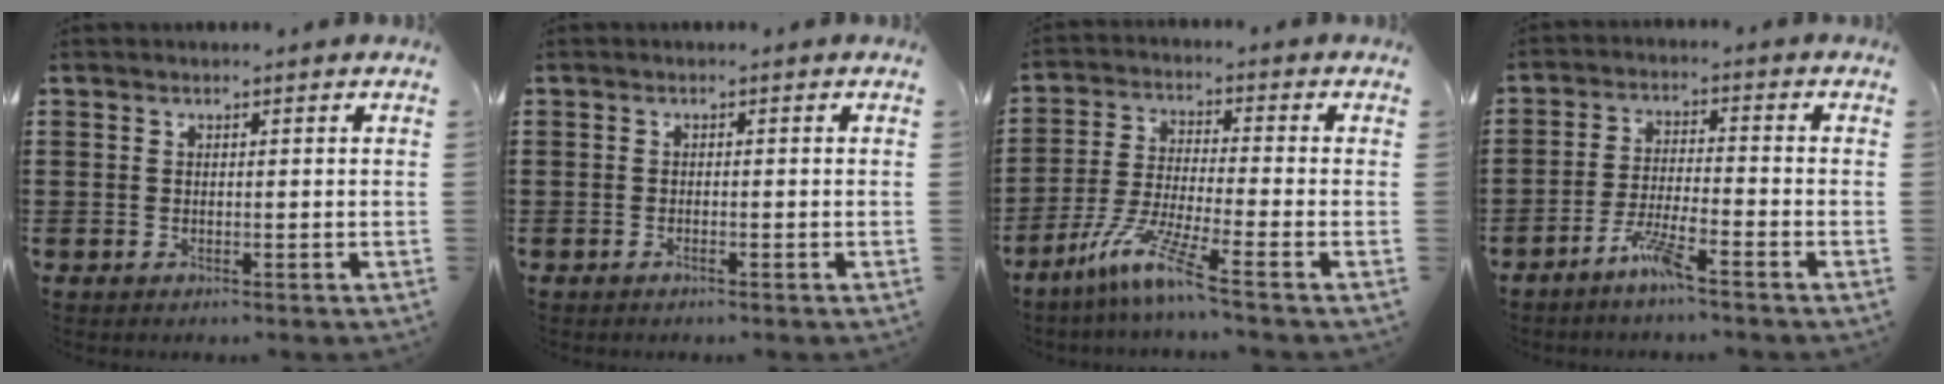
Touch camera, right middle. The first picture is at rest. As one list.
[{"total": 0.6, "force": [-0.4, 0.0, 0.4], "torque": [-0.008, -0.002, -0.007]}, {"total": 8.2, "force": [-5.8, 0.0, 5.8], "torque": [-0.126, -0.017, -0.115]}, {"total": 5.3, "force": [-4.1, 0.2, 3.5], "torque": [-0.078, -0.006, -0.078]}]